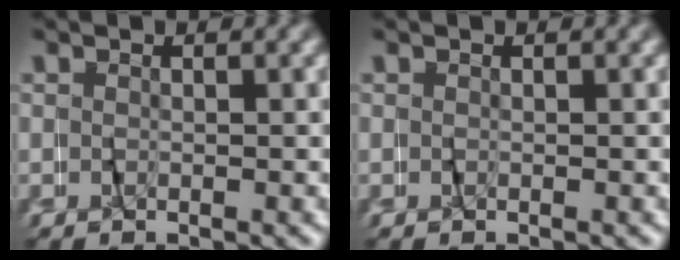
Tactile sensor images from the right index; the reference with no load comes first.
{"total": 0.0}